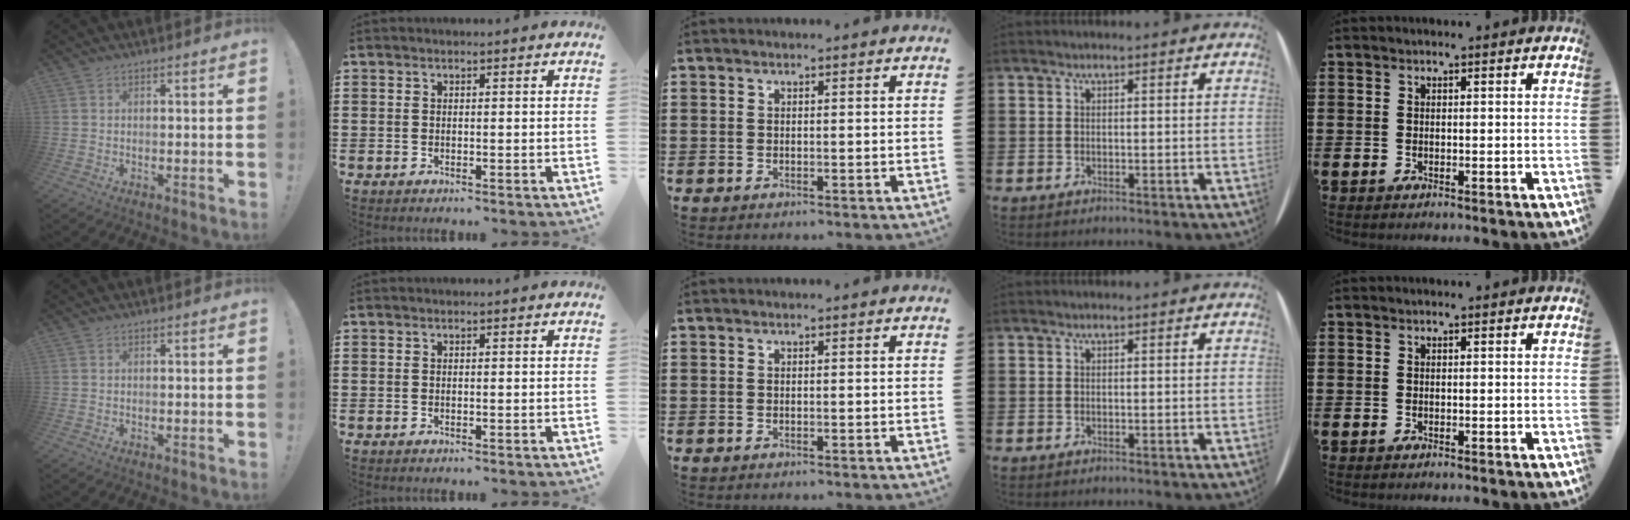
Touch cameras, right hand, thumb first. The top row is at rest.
{}